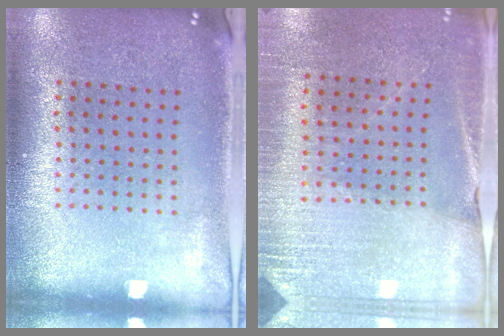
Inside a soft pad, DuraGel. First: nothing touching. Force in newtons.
{"total": 2.7, "press": 2.7, "slide": 0.6}